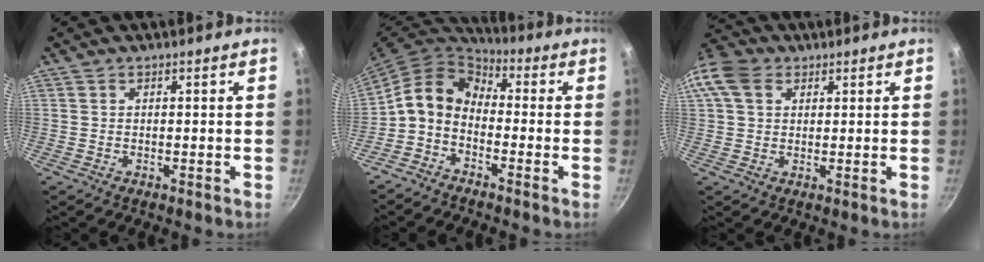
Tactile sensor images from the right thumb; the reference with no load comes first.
{"total": 10.1, "force": [-1.8, 7.4, 6.7], "torque": [-0.129, 0.052, -0.057]}
{"total": 10.7, "force": [3.7, 8.0, 6.0], "torque": [-0.119, 0.015, 0.058]}